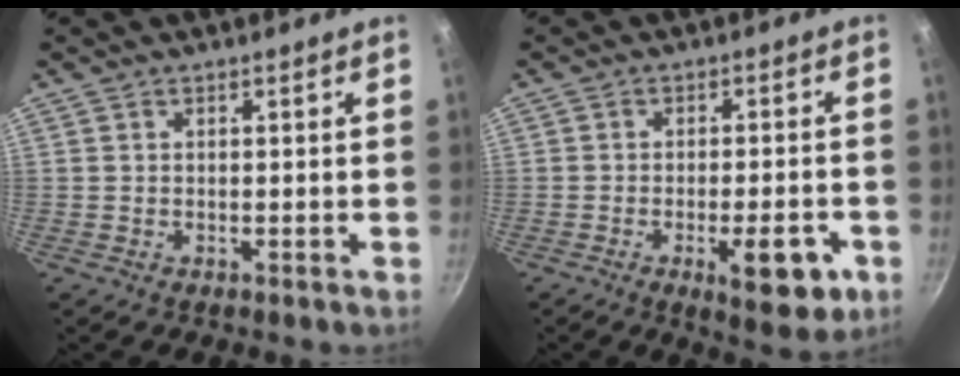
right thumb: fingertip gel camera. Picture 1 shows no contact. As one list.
[{"total": 7.9, "force": [-3.2, 3.4, 6.4], "torque": [-0.056, 0.014, -0.038]}]